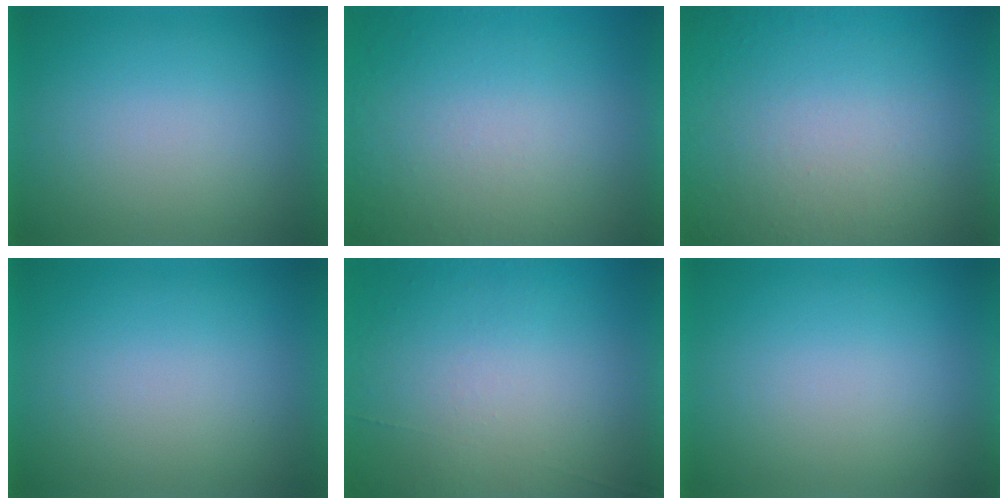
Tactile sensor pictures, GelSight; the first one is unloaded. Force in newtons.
{"total": 8.4}
{"total": 8.4}
{"total": 0.0}
{"total": 6.8}
{"total": 0.0}